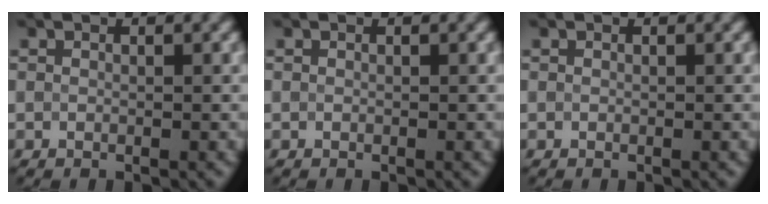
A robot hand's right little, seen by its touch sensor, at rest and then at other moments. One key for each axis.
{"total": 0.0}
{"total": 0.0}